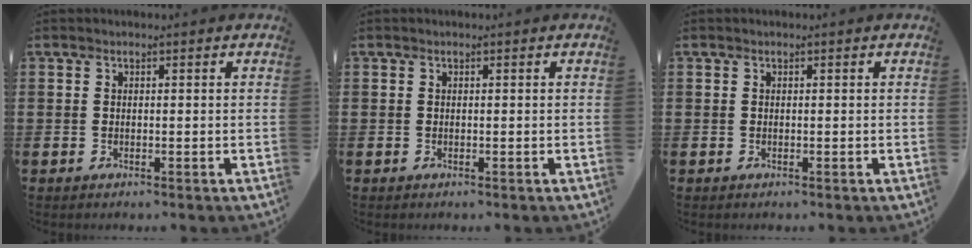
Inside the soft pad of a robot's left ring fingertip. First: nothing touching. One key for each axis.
{"total": 0.0}
{"total": 0.0}